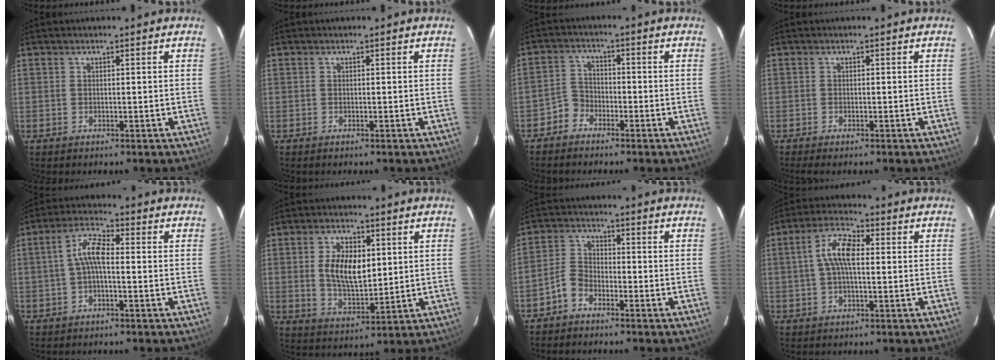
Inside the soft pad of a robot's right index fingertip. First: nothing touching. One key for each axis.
{"total": 0.0}
{"total": 3.6, "fx": -2.7, "fy": 2.4, "fz": 0.3, "tx": -0.005, "ty": 0.018, "tz": -0.056}
{"total": 2.3, "fx": -2.0, "fy": 0.4, "fz": 1.2, "tx": -0.028, "ty": -0.011, "tz": -0.033}
{"total": 5.1, "fx": -1.0, "fy": 1.6, "fz": 4.8, "tx": -0.102, "ty": 0.018, "tz": -0.022}
{"total": 9.5, "fx": 1.6, "fy": 4.8, "fz": 8.0, "tx": -0.154, "ty": 0.001, "tz": 0.038}
{"total": 4.1, "fx": -3.0, "fy": 2.3, "fz": 1.6, "tx": -0.038, "ty": 0.016, "tz": -0.064}
{"total": 7.3, "fx": 0.5, "fy": 2.8, "fz": 6.7, "tx": -0.135, "ty": 0.019, "tz": 0.007}